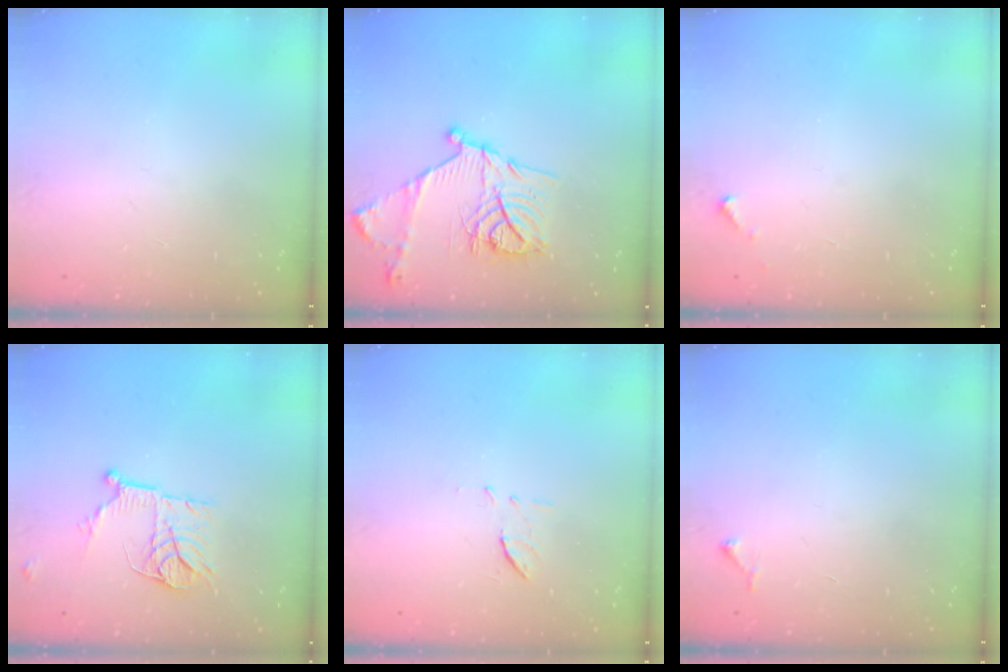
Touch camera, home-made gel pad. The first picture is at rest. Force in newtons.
{"total": 17.5, "press": 17.5, "slide": 1.2}
{"total": 2.8, "press": 2.8, "slide": 0.1}
{"total": 12.2, "press": 12.1, "slide": 1.1}
{"total": 6.8, "press": 6.6, "slide": 1.8}
{"total": 4.2, "press": 4.1, "slide": 0.4}